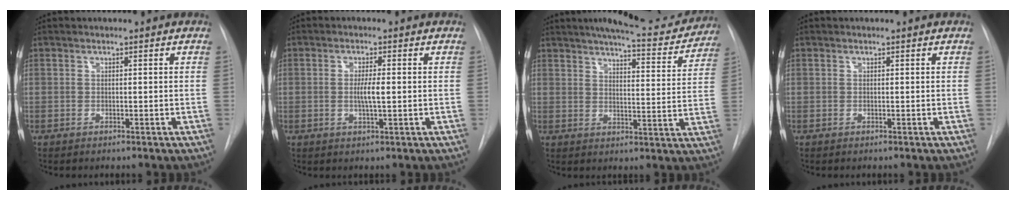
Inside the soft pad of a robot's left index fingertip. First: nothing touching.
{"total": 3.0, "force": [-0.1, 0.3, 3.0], "torque": [-0.057, -0.002, -0.002]}
{"total": 15.0, "force": [13.6, 2.5, 5.7], "torque": [-0.072, -0.019, 0.166]}
{"total": 0.0}